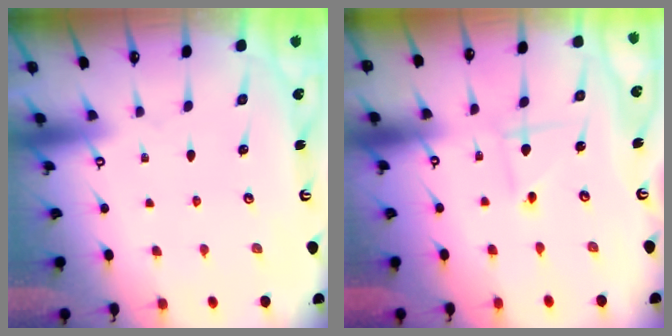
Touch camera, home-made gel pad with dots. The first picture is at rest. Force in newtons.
{"total": 1.4, "press": 1.3, "slide": 0.1}